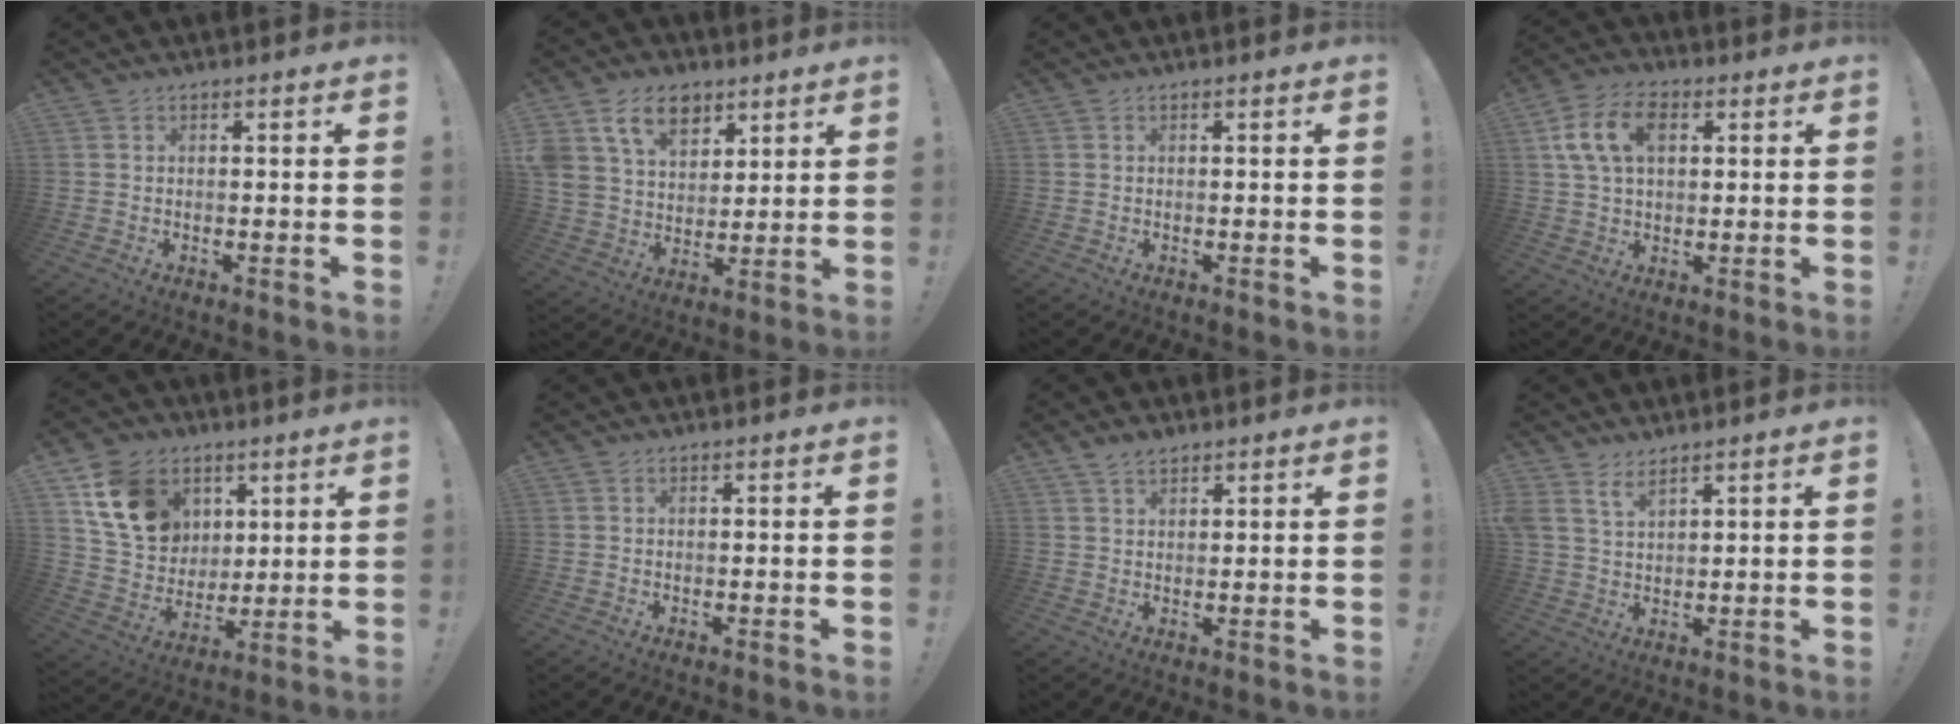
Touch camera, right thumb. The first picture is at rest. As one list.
[{"total": 14.5, "force": [8.0, 9.8, 7.1], "torque": [-0.122, -0.027, 0.154]}, {"total": 0.0}, {"total": 12.3, "force": [3.7, 7.9, 8.6], "torque": [-0.157, 0.008, 0.069]}, {"total": 16.1, "force": [7.1, 12.6, 7.1], "torque": [-0.124, -0.020, 0.146]}, {"total": 0.0}, {"total": 3.3, "force": [2.6, 1.7, 1.2], "torque": [-0.019, -0.013, 0.048]}, {"total": 4.6, "force": [3.5, 1.7, 2.4], "torque": [-0.052, -0.014, 0.068]}]